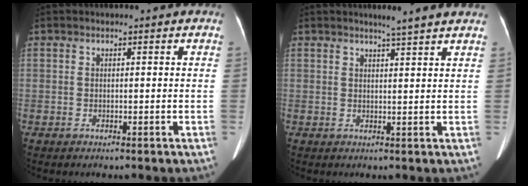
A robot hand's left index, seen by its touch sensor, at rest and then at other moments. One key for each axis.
{"total": 3.8, "fx": 3.2, "fy": -0.7, "fz": 1.8, "tx": -0.027, "ty": 0.001, "tz": 0.041}